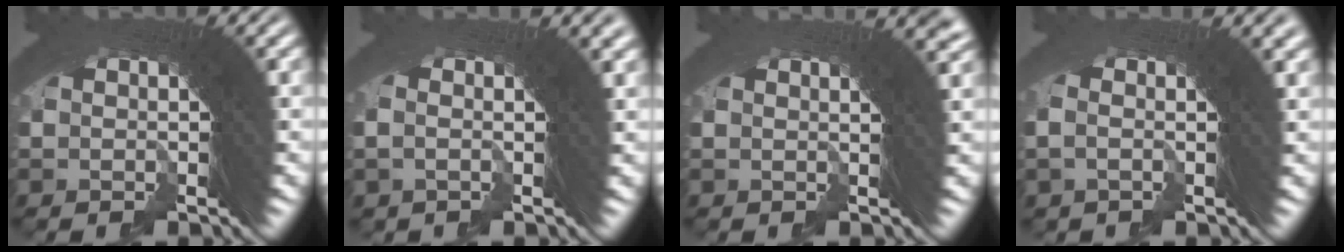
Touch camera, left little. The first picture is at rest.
{"total": 2.0, "force": [0.7, 0.1, 1.9], "torque": [-0.012, 0.023, 0.000]}
{"total": 5.1, "force": [2.6, 1.2, 4.2], "torque": [-0.030, 0.026, 0.027]}
{"total": 1.8, "force": [0.4, 0.0, 1.7], "torque": [-0.012, 0.021, -0.004]}